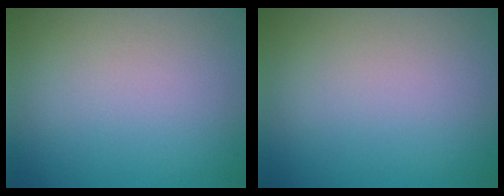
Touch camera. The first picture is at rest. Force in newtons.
{"total": 0.0}